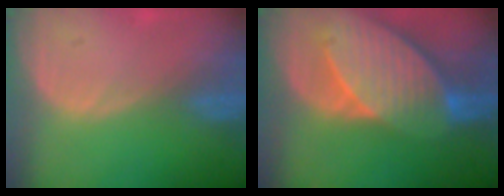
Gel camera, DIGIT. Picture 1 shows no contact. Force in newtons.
{"total": 10.7, "press": 9.4, "slide": 5.0}